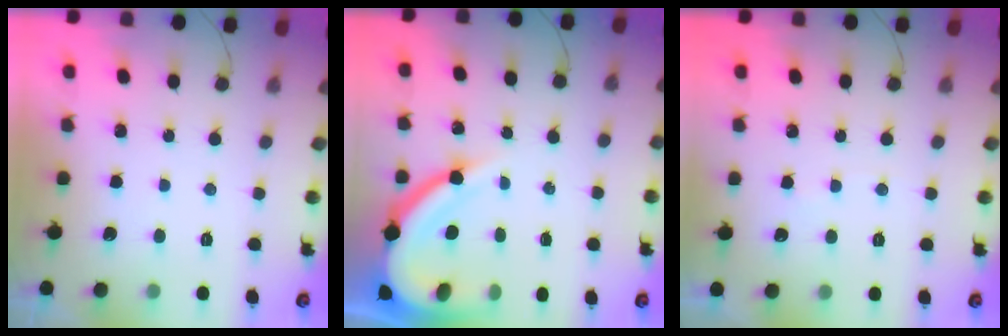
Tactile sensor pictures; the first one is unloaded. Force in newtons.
{"total": 13.3, "press": 13.2, "slide": 1.5}
{"total": 2.4, "press": 2.3, "slide": 0.3}